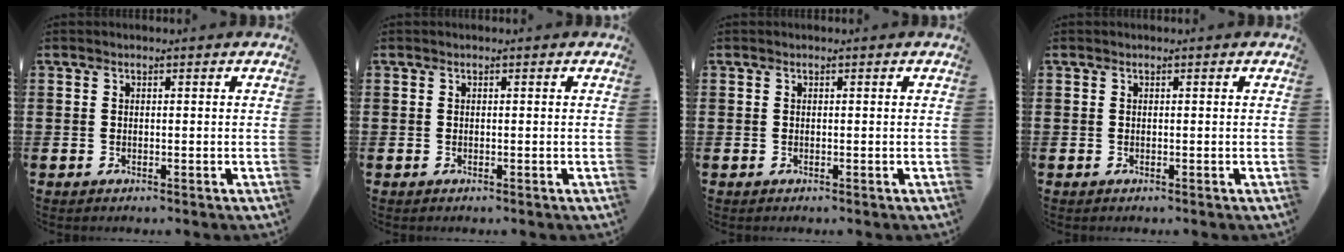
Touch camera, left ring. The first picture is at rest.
{"total": 0.0}
{"total": 0.0}
{"total": 0.0}